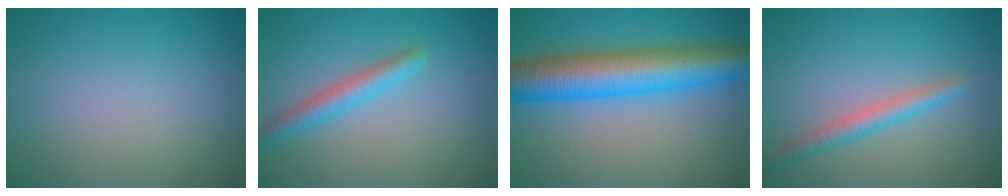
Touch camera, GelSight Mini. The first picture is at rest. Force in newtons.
{"total": 2.8, "press": 2.8, "slide": 0.2}
{"total": 10.1, "press": 10.1, "slide": 0.1}
{"total": 2.5, "press": 2.5, "slide": 0.1}